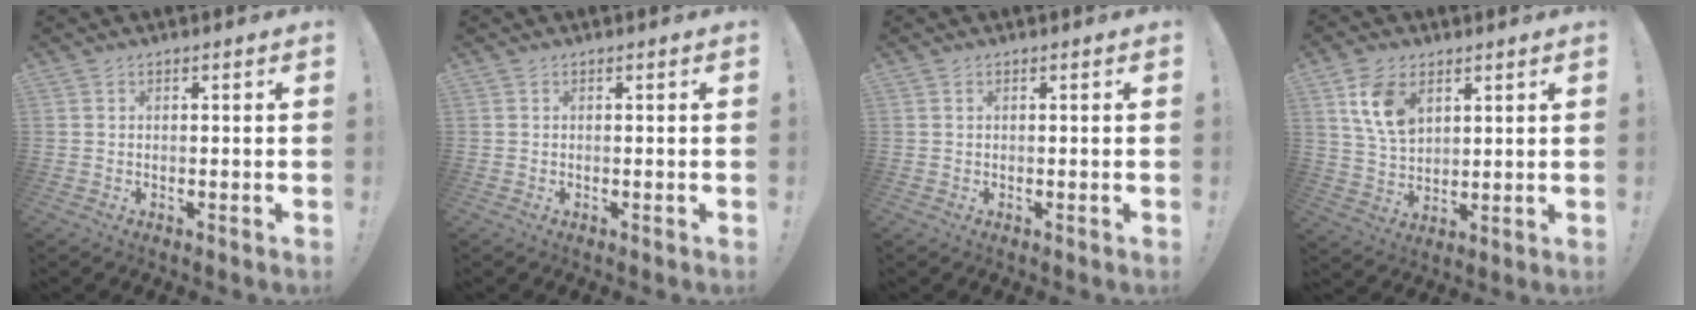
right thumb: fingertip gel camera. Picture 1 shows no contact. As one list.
[{"total": 0.0}, {"total": 0.0}, {"total": 11.3, "force": [5.2, 7.2, 6.9], "torque": [-0.120, -0.013, 0.101]}]